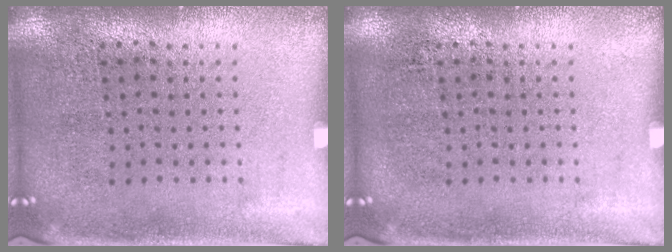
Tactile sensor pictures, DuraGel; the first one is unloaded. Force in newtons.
{"total": 0.0}